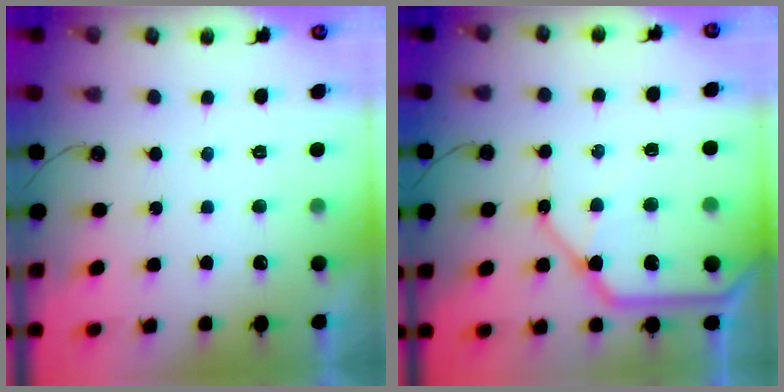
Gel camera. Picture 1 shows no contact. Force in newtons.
{"total": 13.2, "press": 13.0, "slide": 1.8}